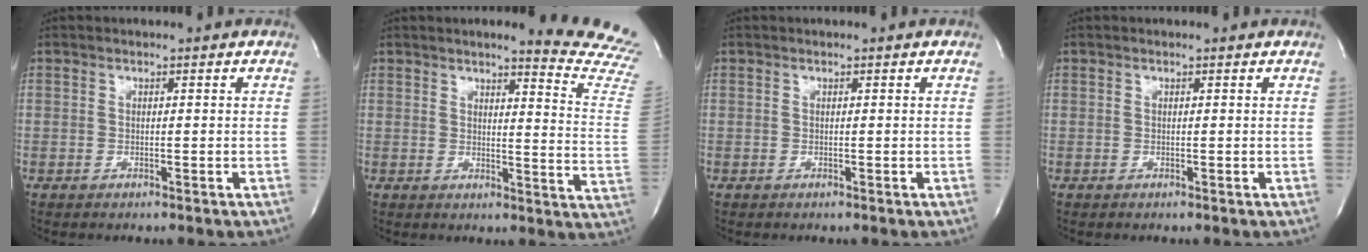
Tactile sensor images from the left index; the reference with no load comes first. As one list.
[{"total": 14.1, "force": [13.4, -0.7, 4.2], "torque": [-0.041, -0.136, 0.123]}, {"total": 0.0}, {"total": 0.0}]